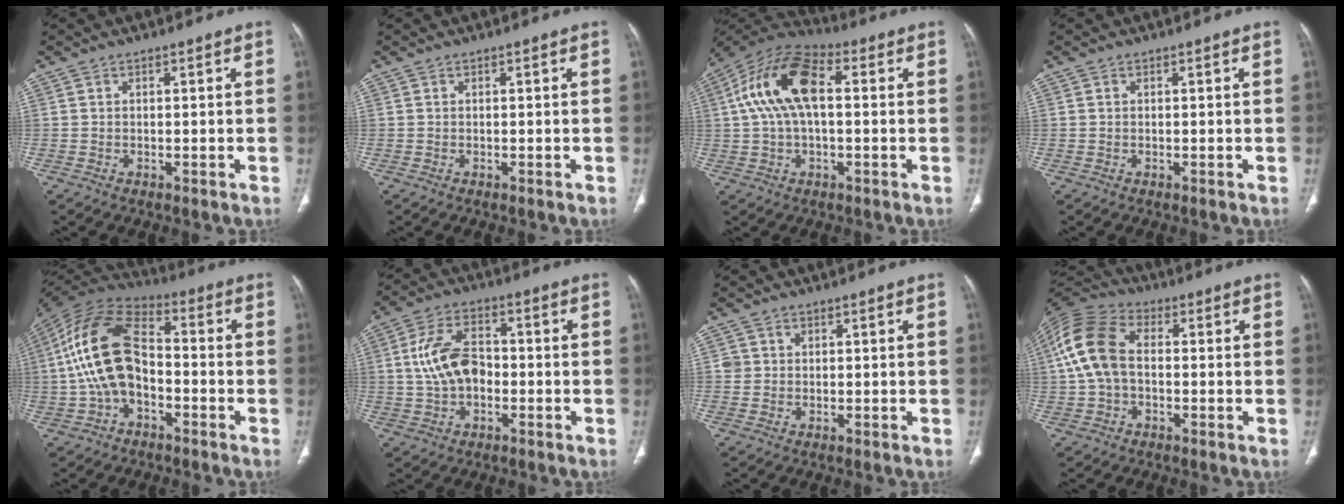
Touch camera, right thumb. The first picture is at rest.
{"total": 0.0}
{"total": 15.1, "force": [2.1, 7.8, 12.8], "torque": [-0.252, 0.040, 0.032]}
{"total": 0.0}
{"total": 16.8, "force": [-2.1, 10.1, 13.2], "torque": [-0.255, 0.041, -0.046]}
{"total": 10.3, "force": [-0.5, 6.6, 8.0], "torque": [-0.146, 0.024, -0.015]}
{"total": 2.0, "force": [0.4, 1.9, 0.3], "torque": [0.008, 0.001, 0.007]}
{"total": 12.9, "force": [0.4, 8.5, 9.6], "torque": [-0.205, 0.032, -0.003]}